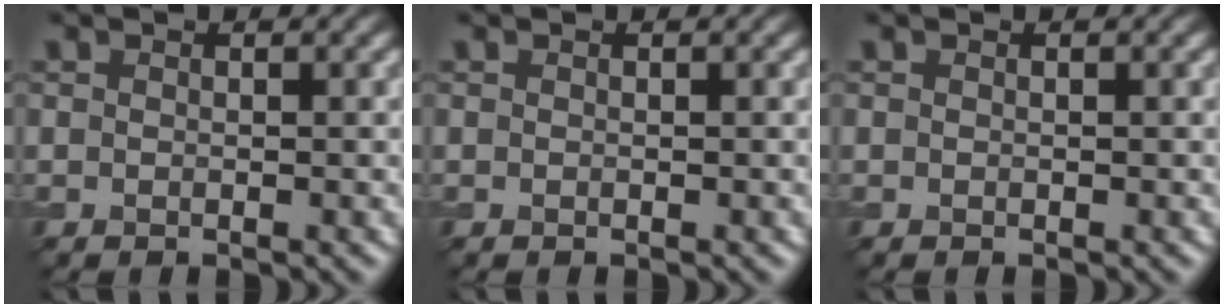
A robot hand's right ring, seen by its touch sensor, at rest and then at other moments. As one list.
[{"total": 0.0}, {"total": 0.0}]